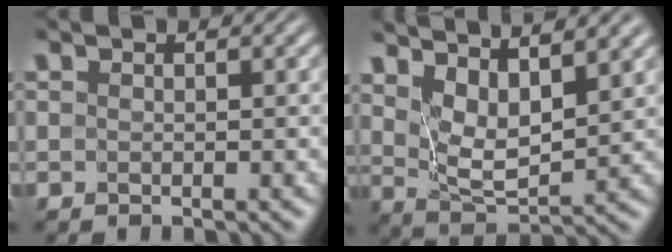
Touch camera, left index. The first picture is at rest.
{"total": 6.7, "force": [4.8, 1.9, 4.2], "torque": [-0.086, 0.003, 0.074]}